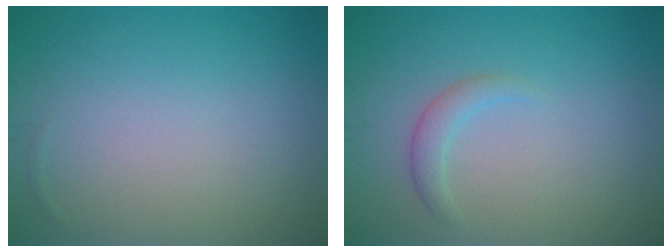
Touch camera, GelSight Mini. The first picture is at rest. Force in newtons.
{"total": 1.5, "press": 1.5, "slide": 0.2}